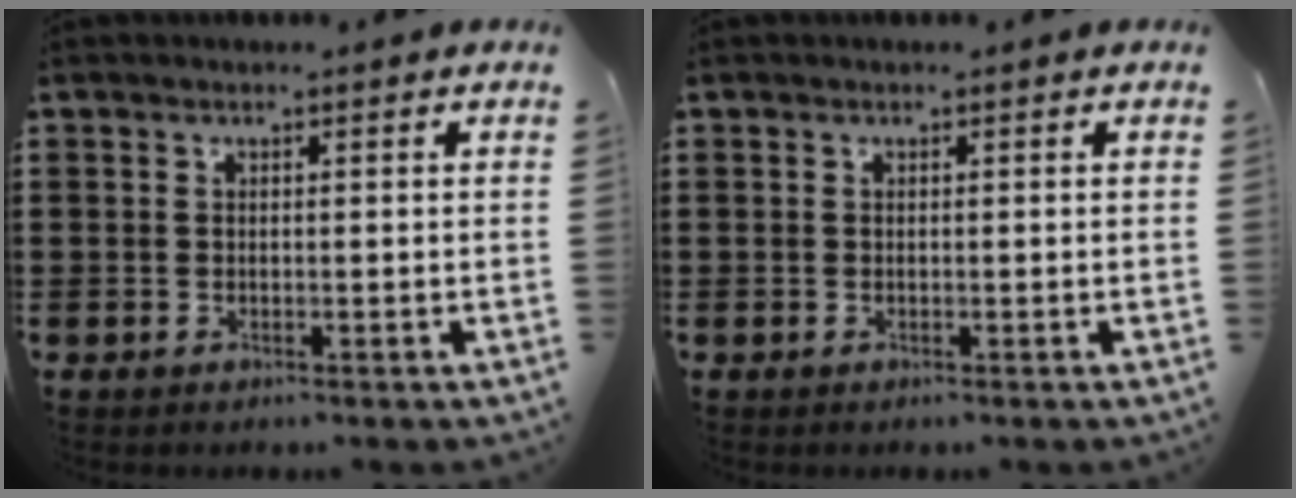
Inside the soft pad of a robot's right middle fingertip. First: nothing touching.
{"total": 0.0}